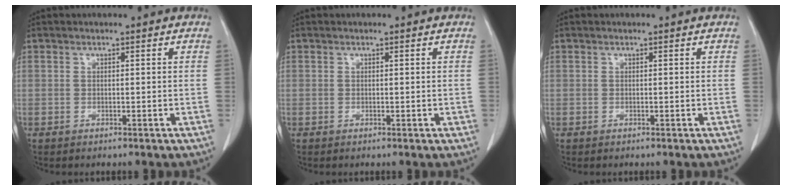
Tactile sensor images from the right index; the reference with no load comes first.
{"total": 0.7, "force": [-0.1, 0.3, 0.6], "torque": [-0.009, -0.001, 0.002]}
{"total": 0.0}